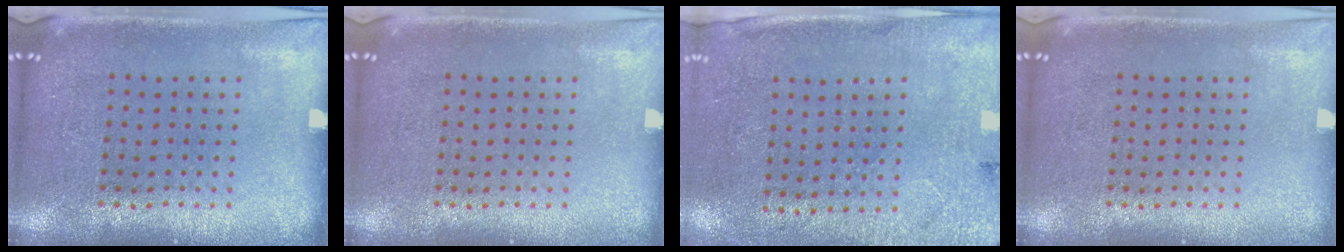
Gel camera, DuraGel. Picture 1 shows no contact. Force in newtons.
{"total": 0.0}
{"total": 2.7, "press": 2.2, "slide": 1.5}
{"total": 0.0}